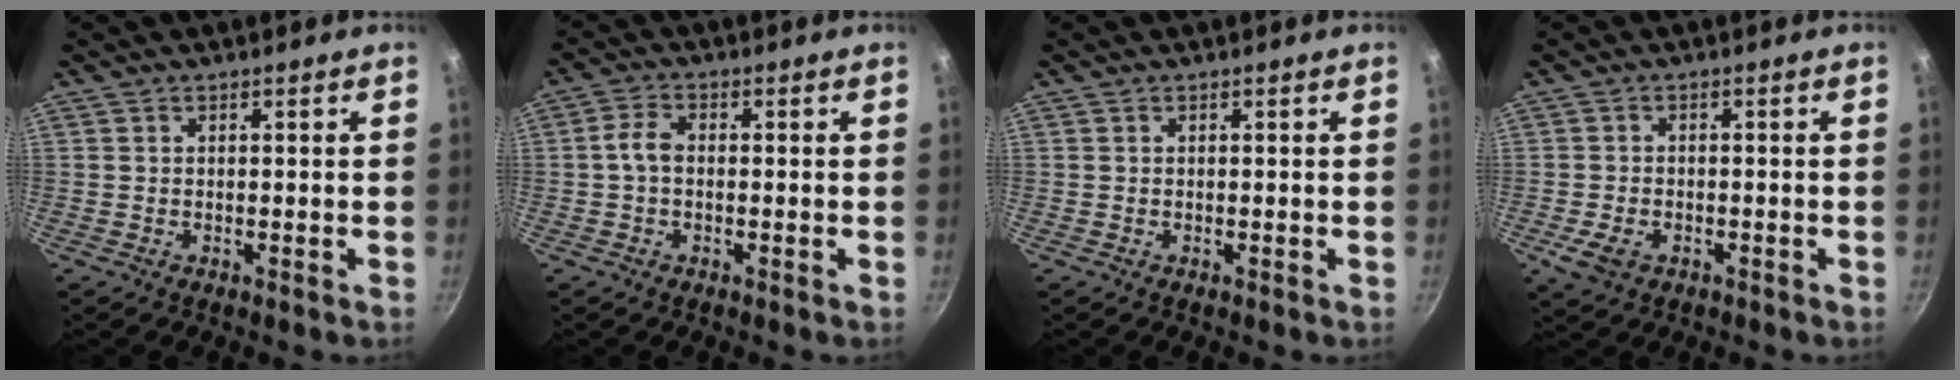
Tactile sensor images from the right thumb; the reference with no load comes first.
{"total": 3.8, "force": [-0.1, 2.3, 3.0], "torque": [-0.063, 0.017, -0.009]}
{"total": 0.0}
{"total": 4.5, "force": [-1.9, 3.0, 2.8], "torque": [-0.059, 0.006, -0.031]}